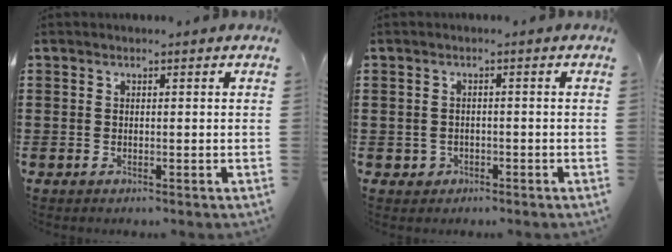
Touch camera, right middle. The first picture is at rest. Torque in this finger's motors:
{"motor_torque": [-0.08, 0.01, 0.02, -0.01]}